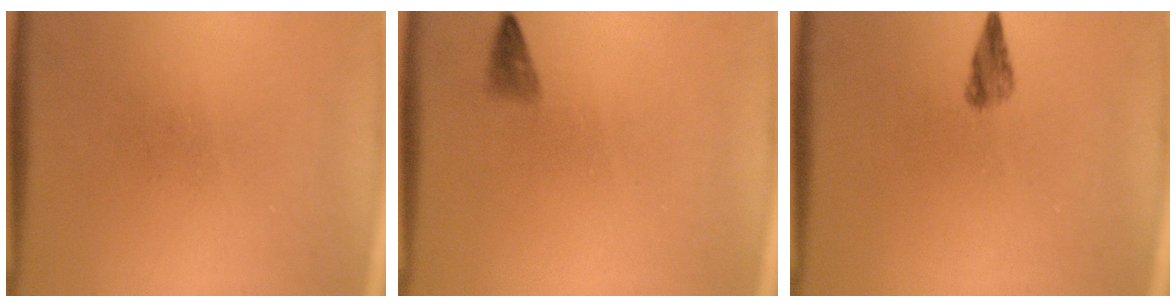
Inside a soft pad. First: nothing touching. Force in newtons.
{"total": 1.2}
{"total": 2.2}